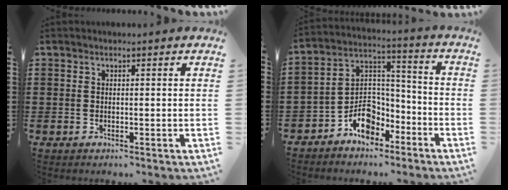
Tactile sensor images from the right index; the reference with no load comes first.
{"total": 7.5, "force": [-5.2, 4.7, 2.7], "torque": [-0.058, 0.016, -0.100]}